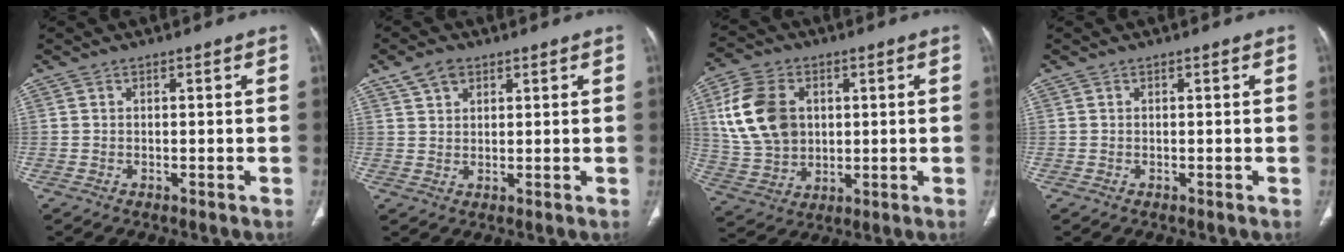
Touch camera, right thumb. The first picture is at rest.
{"total": 4.1, "force": [2.5, 2.6, 2.0], "torque": [-0.028, -0.004, 0.049]}
{"total": 14.7, "force": [3.2, 10.8, 9.4], "torque": [-0.166, -0.001, 0.067]}
{"total": 0.0}